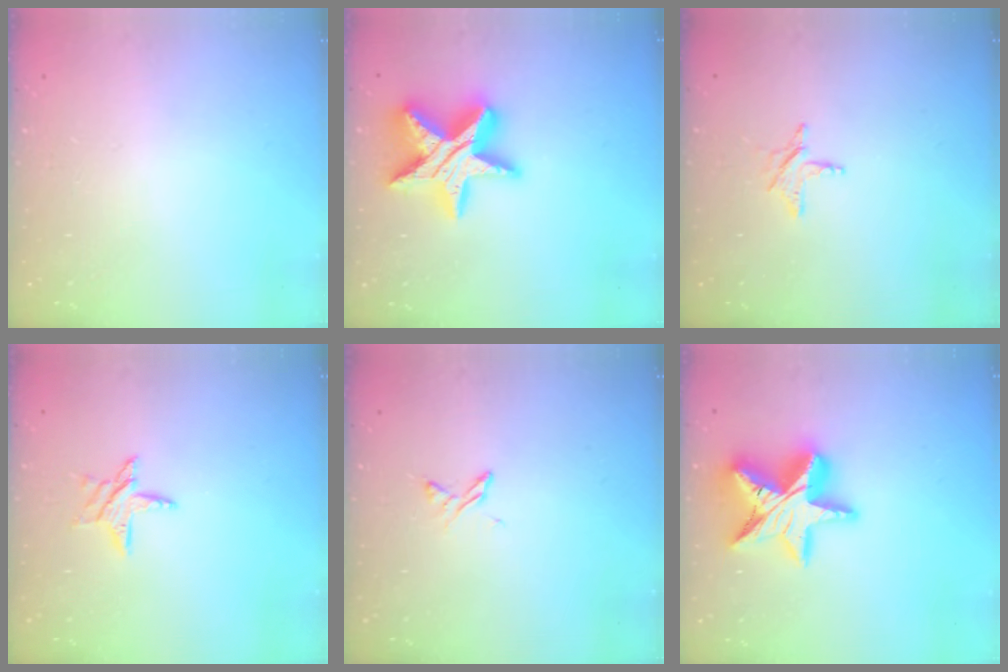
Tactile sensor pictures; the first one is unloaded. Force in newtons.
{"total": 19.4, "press": 19.4, "slide": 1.4}
{"total": 3.9, "press": 3.9, "slide": 0.3}
{"total": 7.4, "press": 7.4, "slide": 0.5}
{"total": 4.1, "press": 4.0, "slide": 0.5}
{"total": 18.8, "press": 18.7, "slide": 1.4}